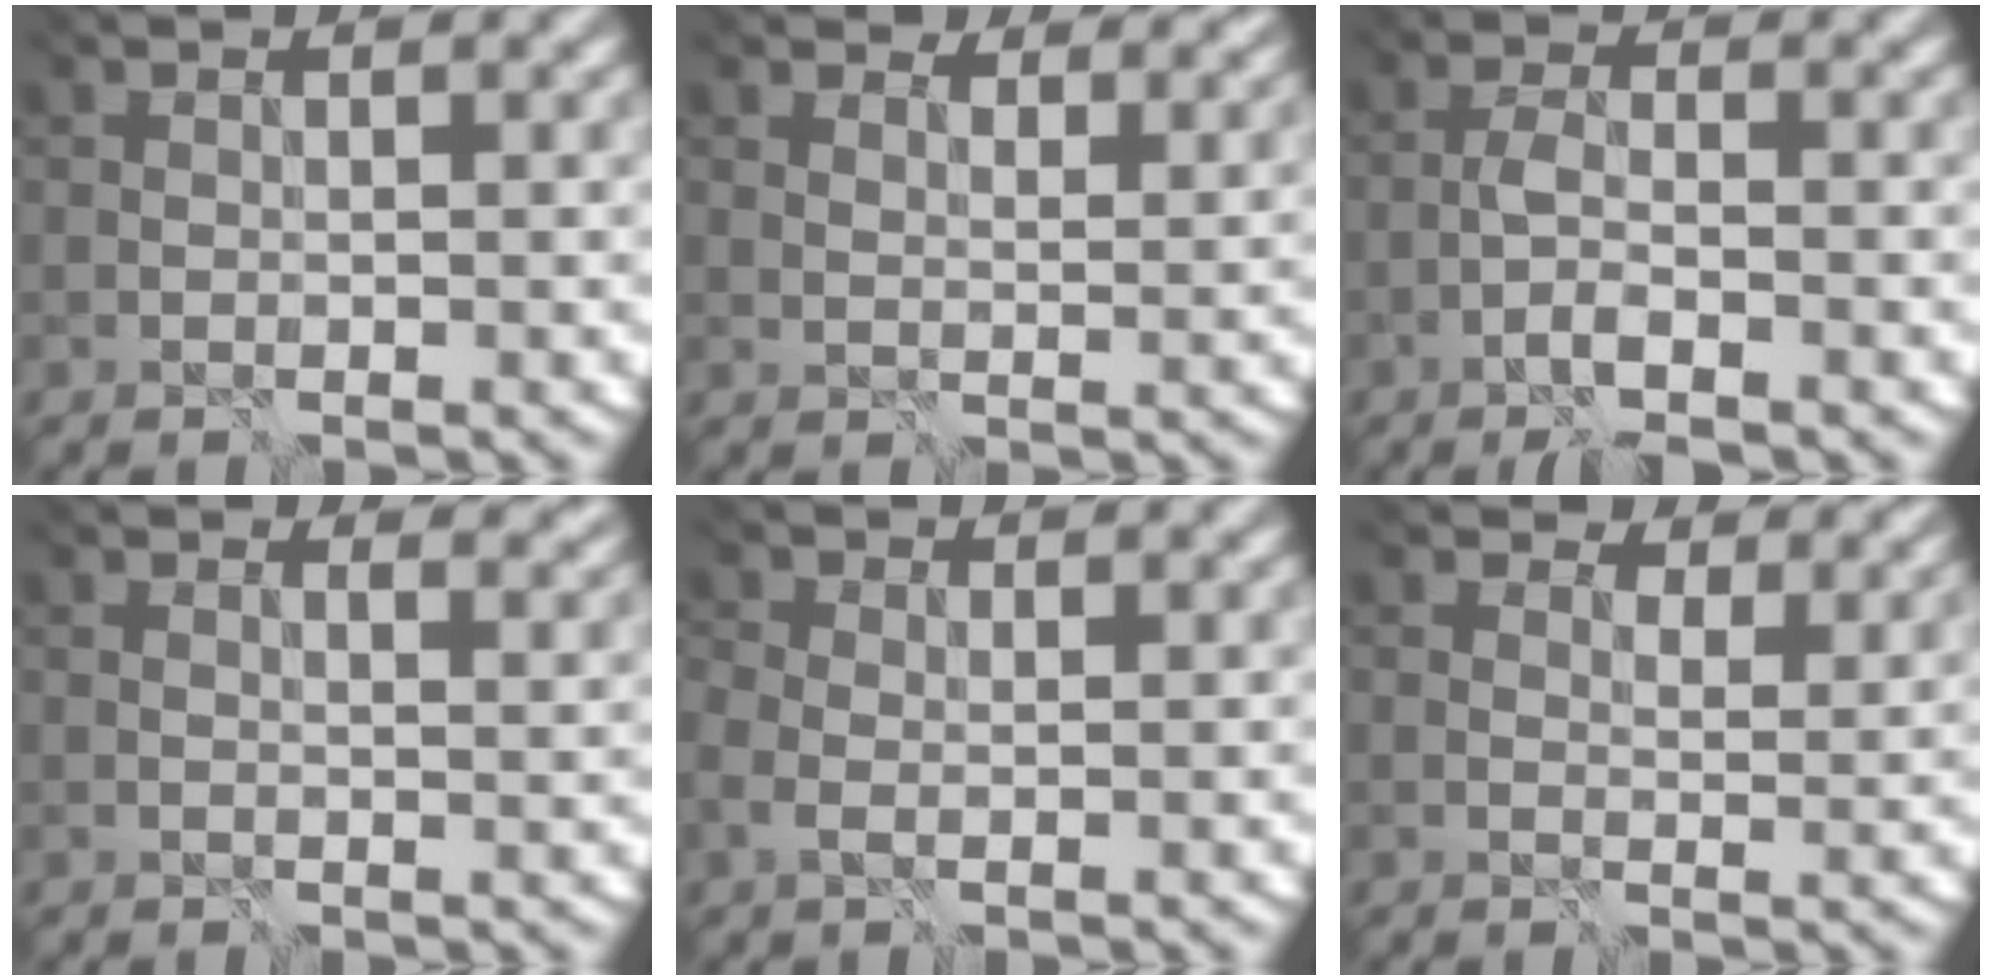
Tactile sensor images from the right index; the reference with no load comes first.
{"total": 5.5, "force": [4.8, 1.6, 2.2], "torque": [-0.039, 0.001, 0.077]}
{"total": 4.9, "force": [-4.4, -0.3, 2.2], "torque": [-0.048, 0.002, -0.062]}
{"total": 2.6, "force": [2.1, 0.6, 1.3], "torque": [-0.018, 0.007, 0.031]}
{"total": 1.7, "force": [-0.8, 1.1, 1.1], "torque": [-0.033, 0.010, -0.008]}
{"total": 4.4, "force": [3.4, 1.8, 2.2], "torque": [-0.030, 0.002, 0.056]}